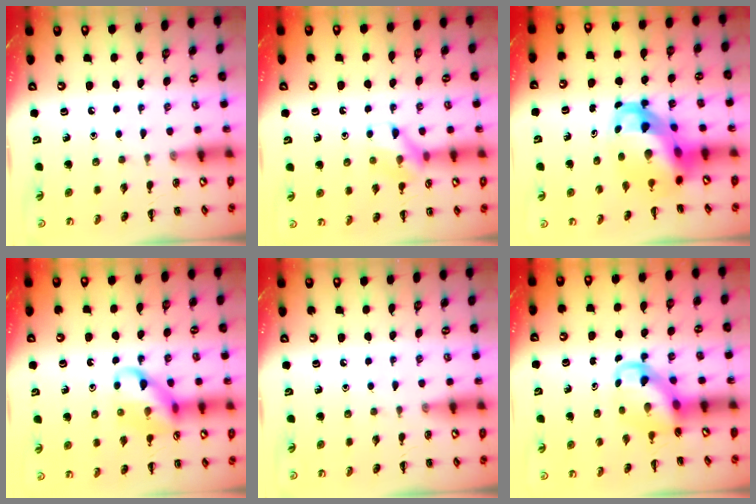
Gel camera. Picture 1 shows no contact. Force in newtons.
{"total": 10.2, "press": 10.2, "slide": 0.7}
{"total": 8.9, "press": 8.6, "slide": 2.4}
{"total": 11.9, "press": 11.7, "slide": 1.9}
{"total": 0.0}
{"total": 4.2, "press": 4.1, "slide": 0.8}